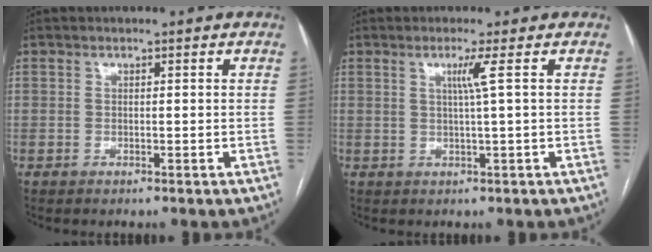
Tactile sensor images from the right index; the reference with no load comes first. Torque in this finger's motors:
{"motor_torque": [0.11, 0.00, 0.06, 0.05]}